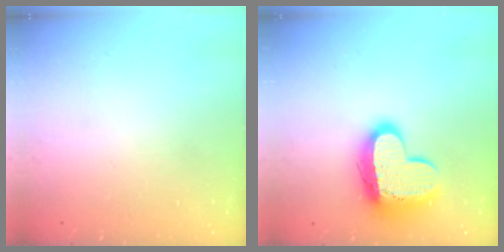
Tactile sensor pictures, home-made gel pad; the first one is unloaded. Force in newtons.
{"total": 14.3, "press": 14.3, "slide": 1.2}